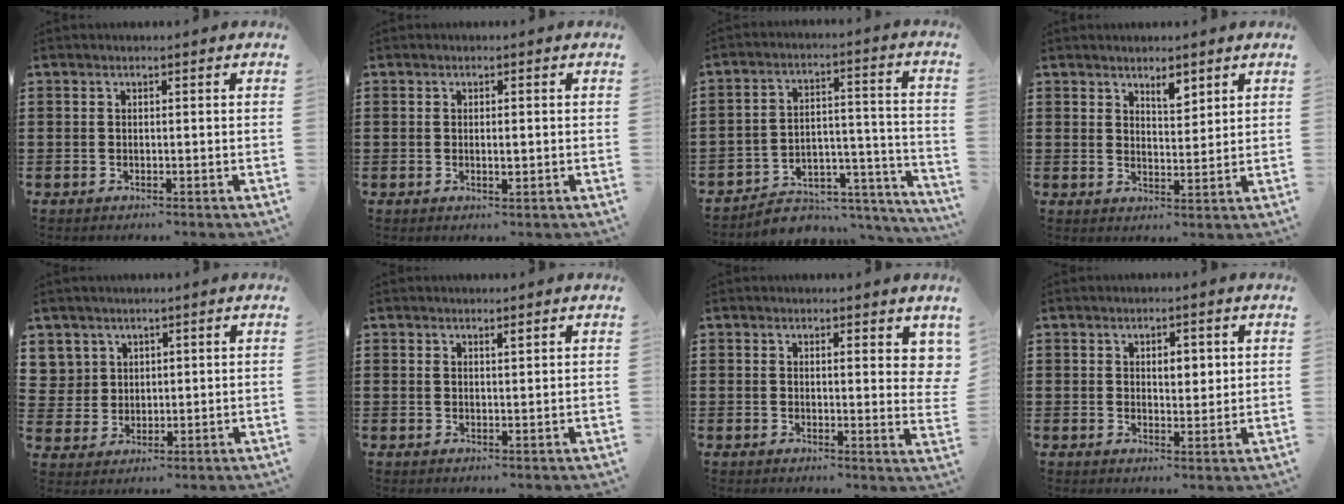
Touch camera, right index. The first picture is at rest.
{"total": 1.3, "force": [-0.2, 0.3, 1.2], "torque": [-0.022, -0.001, -0.003]}
{"total": 5.2, "force": [-4.7, 2.1, 1.0], "torque": [-0.019, 0.012, -0.093]}
{"total": 3.2, "force": [2.6, 1.1, 1.4], "torque": [-0.018, -0.001, 0.045]}
{"total": 4.0, "force": [2.1, 3.4, 0.0], "torque": [-0.019, 0.014, 0.041]}
{"total": 0.9, "force": [0.7, 0.2, 0.5], "torque": [-0.003, -0.003, 0.012]}
{"total": 2.2, "force": [1.5, 0.5, 1.4], "torque": [-0.016, -0.001, 0.025]}
{"total": 3.0, "force": [0.9, 1.8, 2.3], "torque": [-0.033, 0.003, 0.010]}